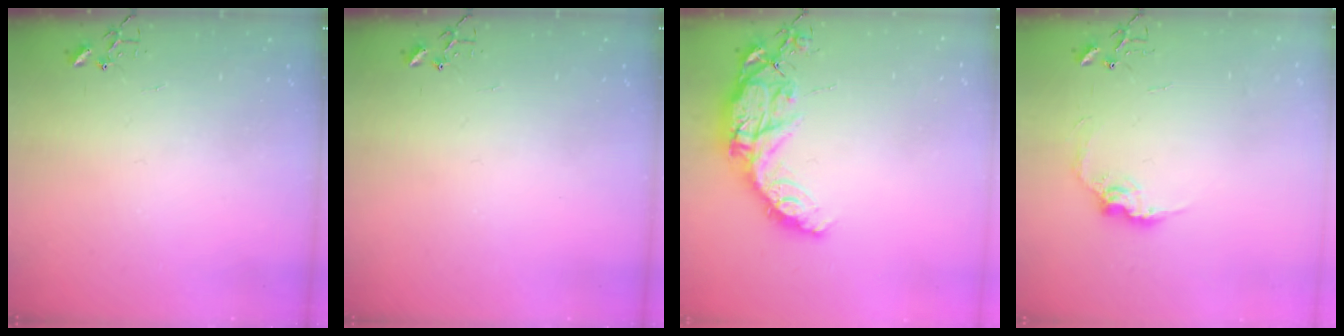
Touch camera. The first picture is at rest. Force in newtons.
{"total": 0.0}
{"total": 16.6, "press": 16.5, "slide": 1.3}
{"total": 10.1, "press": 10.0, "slide": 0.5}